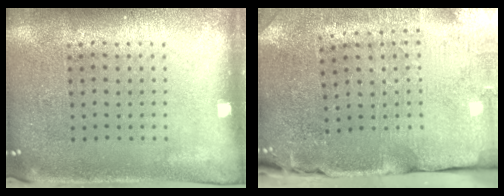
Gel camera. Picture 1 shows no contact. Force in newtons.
{"total": 3.7, "press": 3.6, "slide": 1.1}